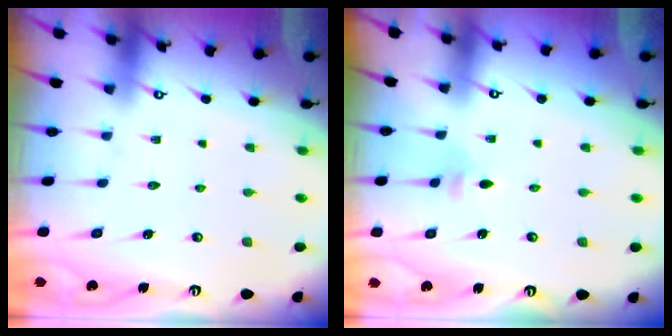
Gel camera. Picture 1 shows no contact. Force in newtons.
{"total": 3.2, "press": 3.2, "slide": 0.6}